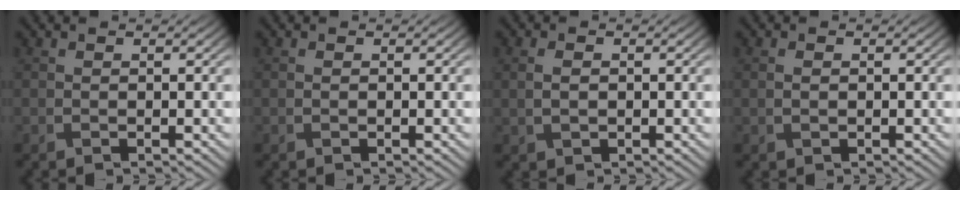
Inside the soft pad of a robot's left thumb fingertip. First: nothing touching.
{"total": 0.0}
{"total": 2.0, "force": [0.0, 1.3, 1.5], "torque": [-0.038, -0.002, 0.004]}
{"total": 1.1, "force": [-0.1, 0.7, 0.8], "torque": [-0.020, -0.002, 0.001]}